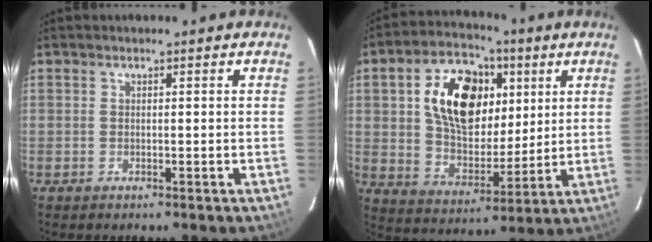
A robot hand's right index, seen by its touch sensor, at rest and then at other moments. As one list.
[{"total": 18.1, "force": [5.5, 11.2, 13.1], "torque": [-0.242, 0.025, 0.102]}]